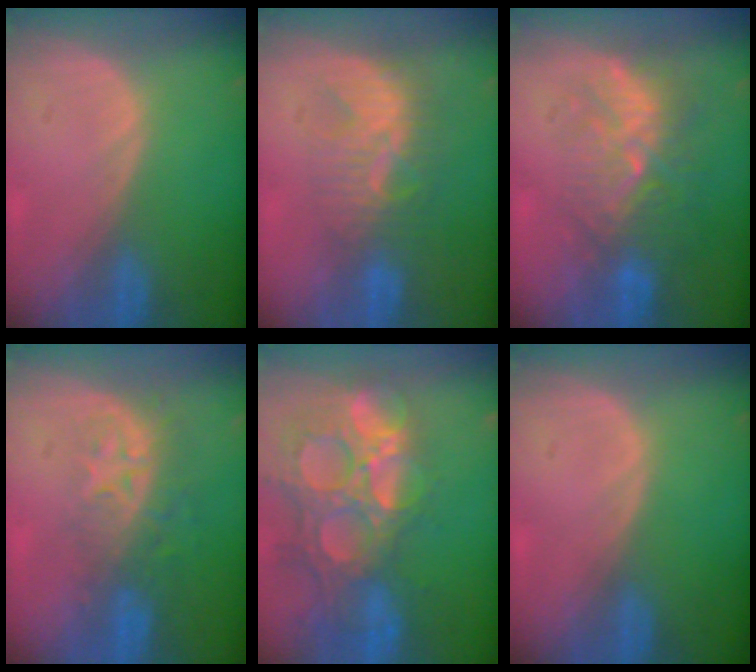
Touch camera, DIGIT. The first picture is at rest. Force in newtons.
{"total": 7.8, "press": 7.2, "slide": 2.8}
{"total": 9.1, "press": 8.4, "slide": 3.5}
{"total": 8.6, "press": 7.0, "slide": 4.9}
{"total": 14.7, "press": 12.1, "slide": 8.3}
{"total": 0.0}